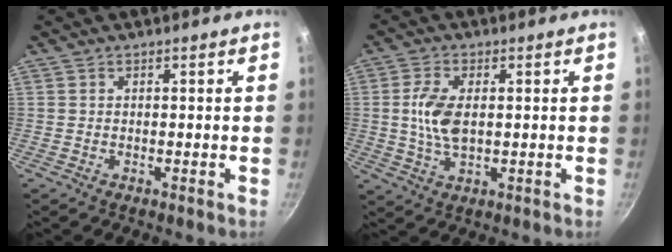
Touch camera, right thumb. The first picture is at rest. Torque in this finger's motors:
{"motor_torque": [-0.63, 0.80, 1.08, 0.18, 0.08]}